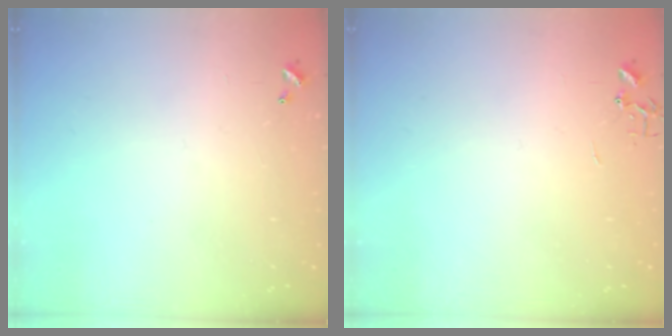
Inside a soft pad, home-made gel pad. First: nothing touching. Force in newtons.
{"total": 0.0}